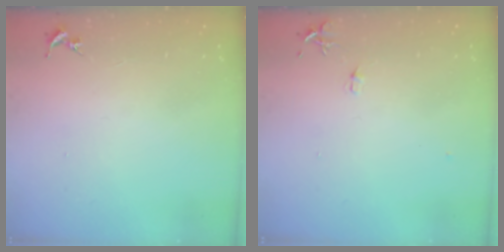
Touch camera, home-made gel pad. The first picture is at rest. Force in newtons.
{"total": 6.2, "press": 6.1, "slide": 0.7}